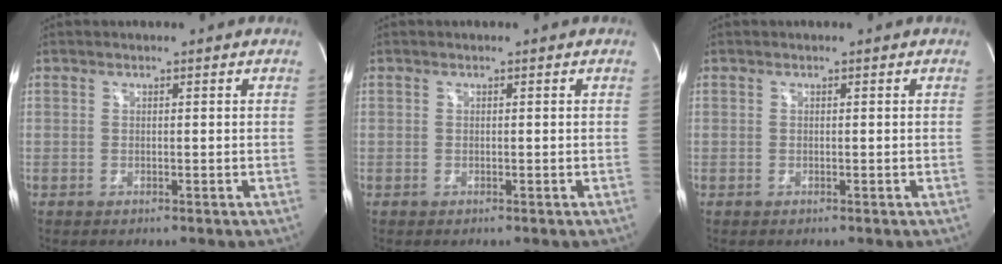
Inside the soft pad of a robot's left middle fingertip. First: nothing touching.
{"total": 0.0}
{"total": 0.0}